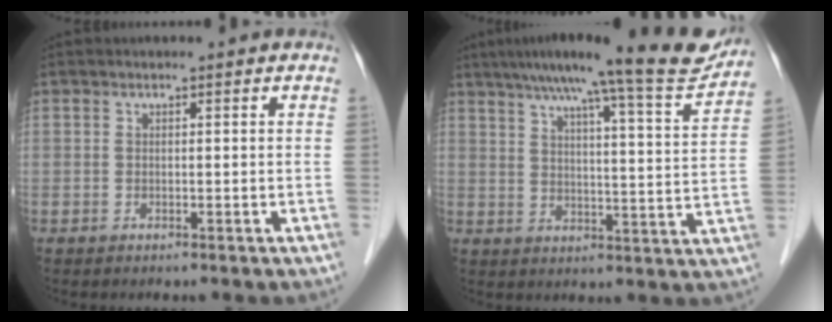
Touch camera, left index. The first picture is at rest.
{"total": 18.5, "force": [15.7, 0.6, 9.7], "torque": [-0.142, -0.009, 0.205]}